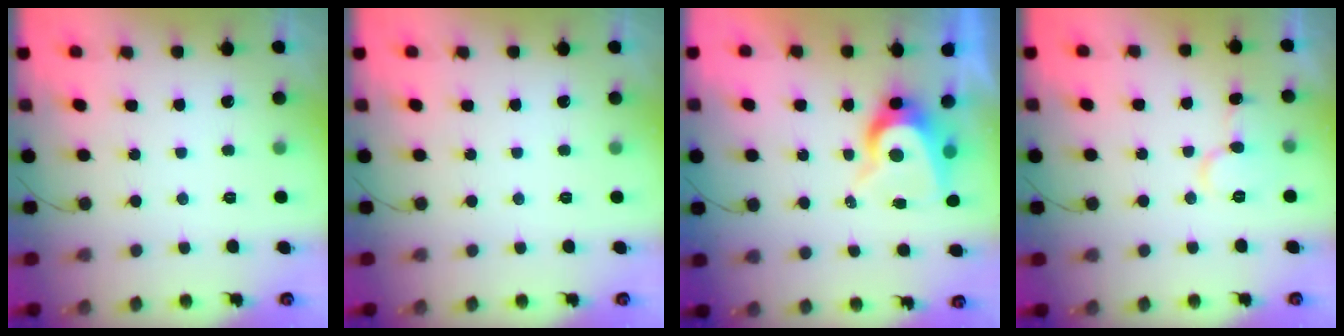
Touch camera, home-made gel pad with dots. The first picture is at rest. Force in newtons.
{"total": 0.0}
{"total": 8.5, "press": 8.5, "slide": 0.9}
{"total": 9.1, "press": 9.0, "slide": 0.8}